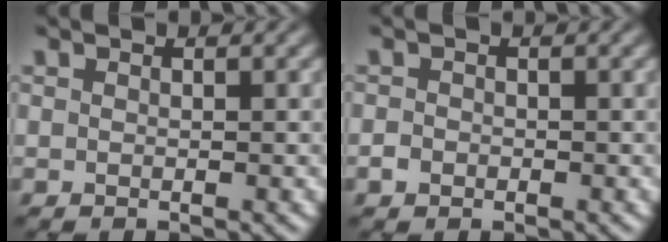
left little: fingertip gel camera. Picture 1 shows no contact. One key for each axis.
{"total": 1.1, "fx": -0.4, "fy": 0.9, "fz": 0.3, "tx": 0.004, "ty": 0.004, "tz": -0.009}